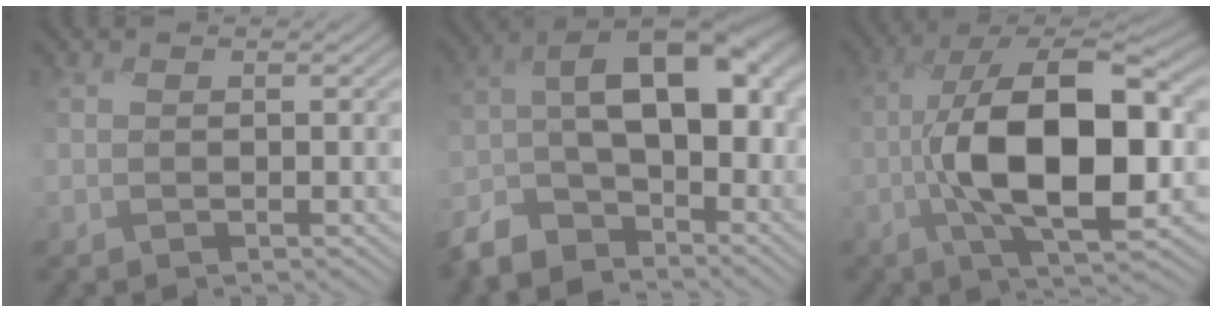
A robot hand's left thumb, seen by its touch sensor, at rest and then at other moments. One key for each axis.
{"total": 13.8, "fx": -6.9, "fy": 7.5, "fz": 9.2, "tx": -0.157, "ty": -0.018, "tz": -0.128}
{"total": 14.3, "fx": -1.5, "fy": 6.5, "fz": 12.6, "tx": -0.223, "ty": 0.001, "tz": -0.037}